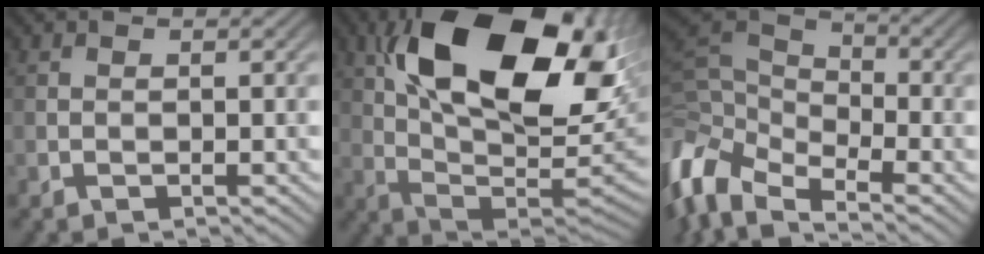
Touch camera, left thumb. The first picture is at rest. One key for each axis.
{"total": 20.7, "fx": 7.8, "fy": 10.3, "fz": 16.2, "tx": -0.300, "ty": 0.020, "tz": 0.133}
{"total": 10.3, "fx": -5.4, "fy": 4.9, "fz": 7.2, "tx": -0.179, "ty": -0.001, "tz": -0.113}